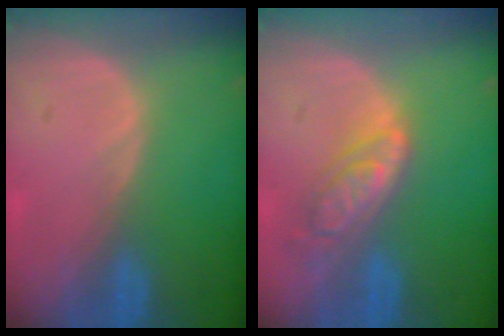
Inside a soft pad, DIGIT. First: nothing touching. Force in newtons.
{"total": 6.3, "press": 5.5, "slide": 3.0}